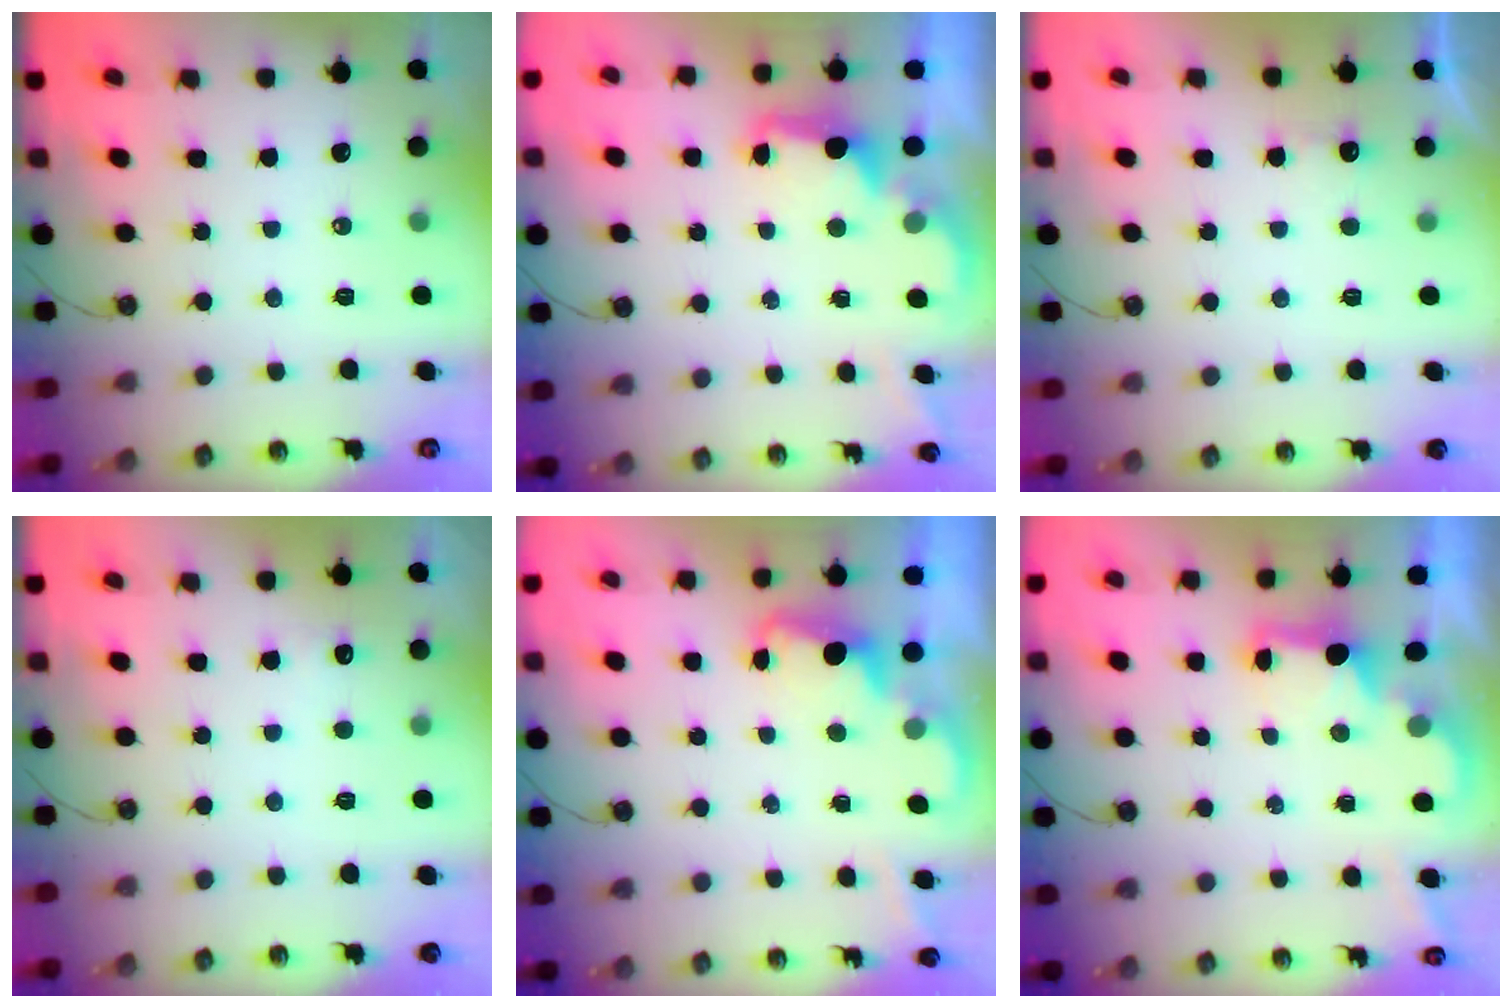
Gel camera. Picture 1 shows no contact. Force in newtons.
{"total": 2.8, "press": 2.6, "slide": 0.8}
{"total": 2.0, "press": 1.8, "slide": 0.9}
{"total": 2.9, "press": 2.7, "slide": 1.1}
{"total": 2.0, "press": 1.9, "slide": 0.6}
{"total": 2.1, "press": 2.0, "slide": 0.7}